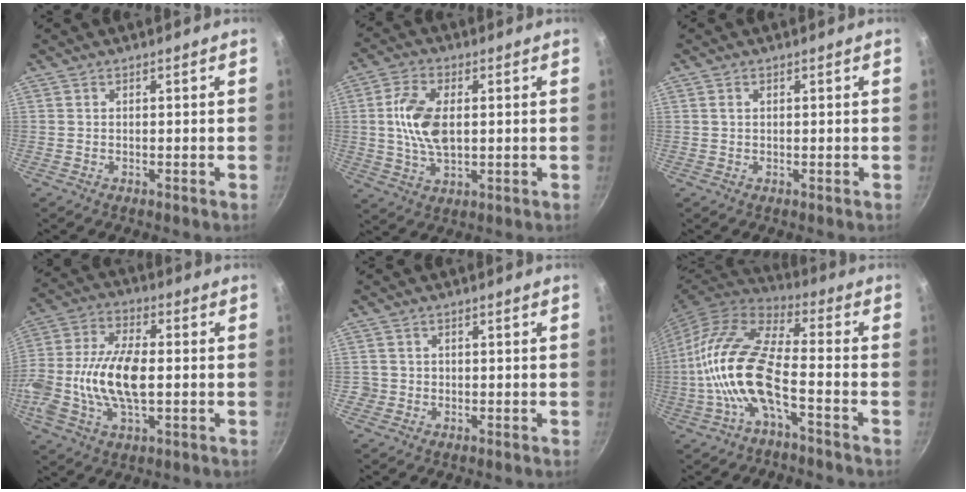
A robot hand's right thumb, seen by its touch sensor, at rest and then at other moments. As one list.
[{"total": 10.4, "force": [0.9, 5.6, 8.8], "torque": [-0.177, 0.000, 0.022]}, {"total": 0.9, "force": [0.3, 0.5, 0.6], "torque": [-0.015, 0.003, 0.007]}, {"total": 17.5, "force": [-1.7, 8.8, 15.0], "torque": [-0.333, 0.015, -0.031]}, {"total": 1.8, "force": [-0.3, 1.8, -0.2], "torque": [0.017, 0.008, -0.007]}, {"total": 16.1, "force": [-4.5, 5.9, 14.3], "torque": [-0.306, 0.046, -0.090]}]